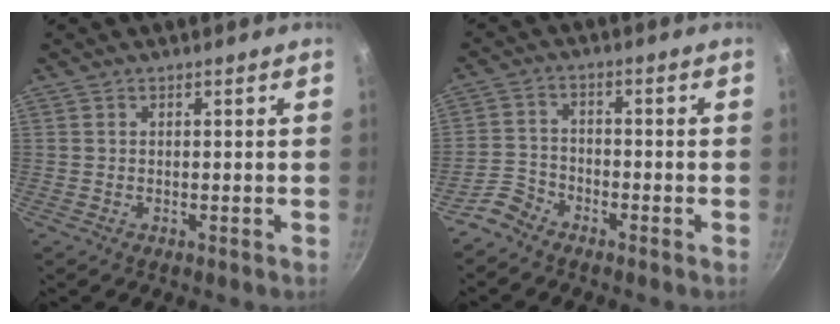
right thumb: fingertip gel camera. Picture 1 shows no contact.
{"total": 4.3, "force": [-3.6, 2.1, 0.9], "torque": [-0.015, 0.034, -0.081]}